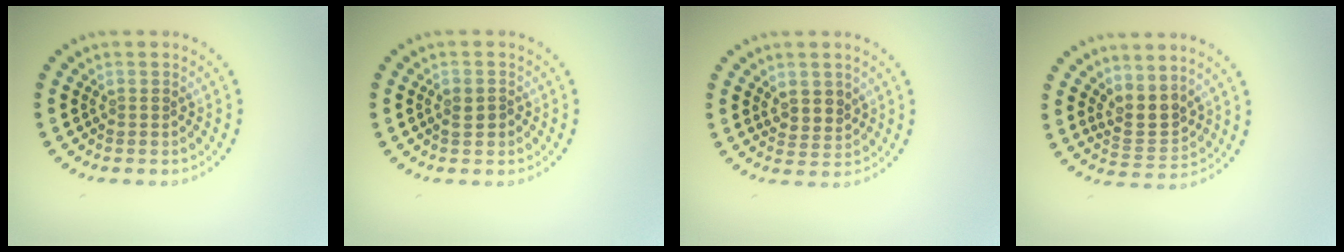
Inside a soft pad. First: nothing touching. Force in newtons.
{"total": 1.5, "press": 1.5, "slide": 0.1}
{"total": 2.1, "press": 1.9, "slide": 0.9}
{"total": 2.9, "press": 2.5, "slide": 1.5}